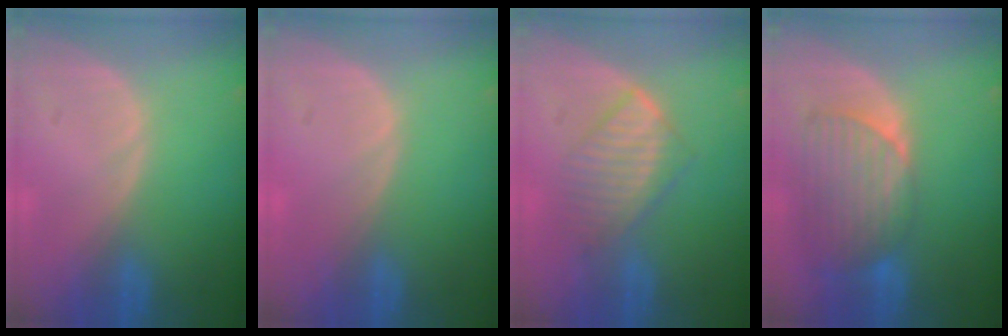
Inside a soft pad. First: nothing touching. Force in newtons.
{"total": 0.6, "press": 0.1, "slide": 0.6}
{"total": 6.0, "press": 5.9, "slide": 1.1}
{"total": 9.4, "press": 8.3, "slide": 4.2}